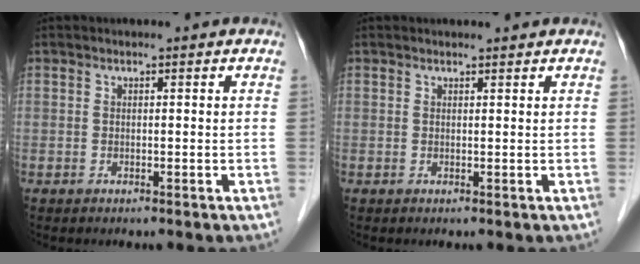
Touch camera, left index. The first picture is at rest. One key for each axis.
{"total": 1.2, "fx": 1.2, "fy": 0.0, "fz": 0.1, "tx": -0.007, "ty": 0.005, "tz": 0.019}